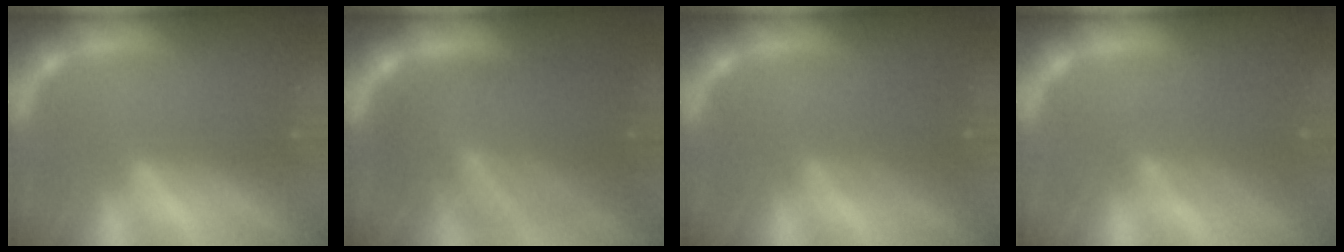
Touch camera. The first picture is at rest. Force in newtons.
{"total": 10.0}
{"total": 2.9}
{"total": 4.1}